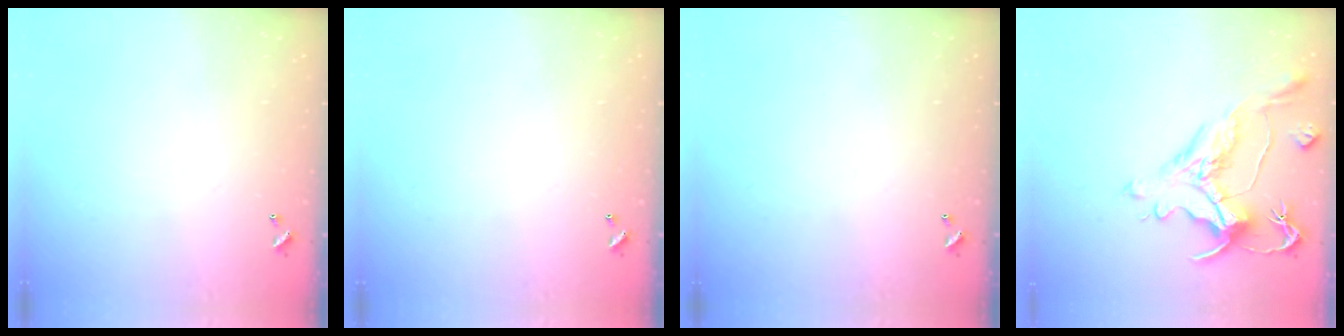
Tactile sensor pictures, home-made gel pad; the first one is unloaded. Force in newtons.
{"total": 0.0}
{"total": 0.0}
{"total": 2.2, "press": 1.7, "slide": 1.4}